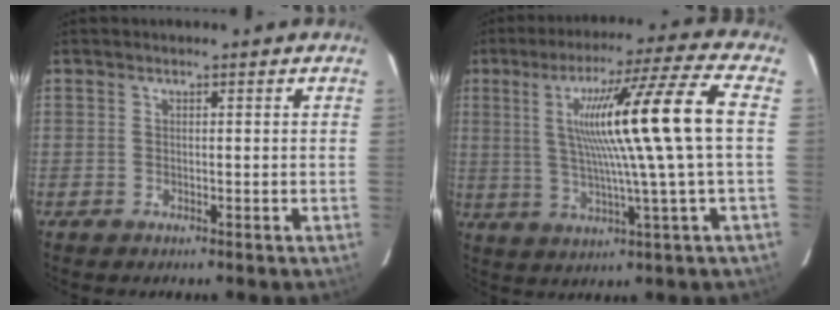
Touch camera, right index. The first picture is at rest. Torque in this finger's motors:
{"motor_torque": [1.81, 0.33, 1.05, 0.21]}